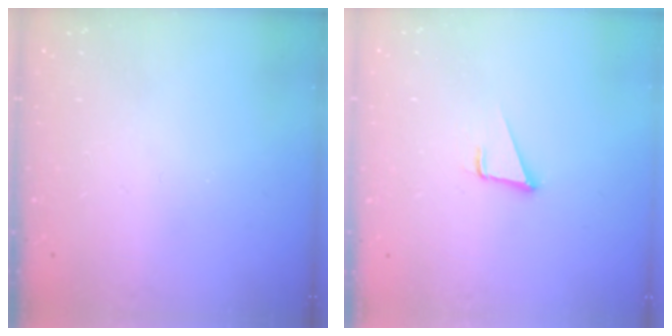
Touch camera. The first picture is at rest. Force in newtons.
{"total": 3.6, "press": 2.7, "slide": 2.4}